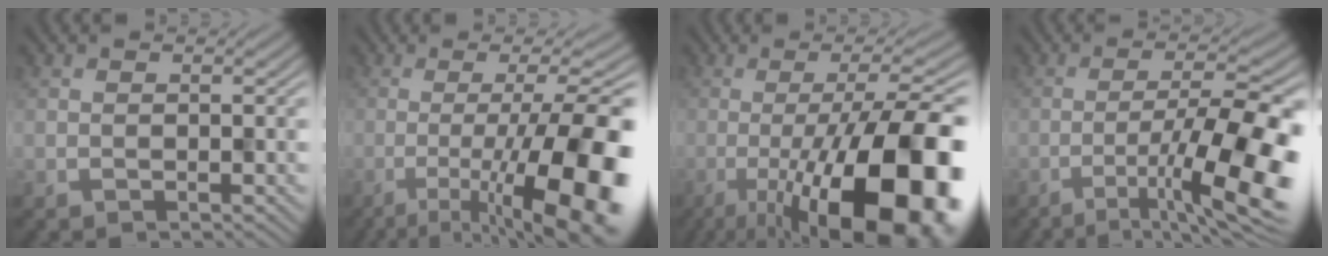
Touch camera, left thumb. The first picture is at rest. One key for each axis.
{"total": 15.7, "fx": -5.1, "fy": 4.1, "fz": 14.3, "tx": -0.196, "ty": -0.003, "tz": -0.078}
{"total": 20.0, "fx": -7.2, "fy": 6.2, "fz": 17.6, "tx": -0.243, "ty": -0.003, "tz": -0.114}
{"total": 12.6, "fx": -4.8, "fy": 3.0, "fz": 11.3, "tx": -0.175, "ty": 0.001, "tz": -0.075}